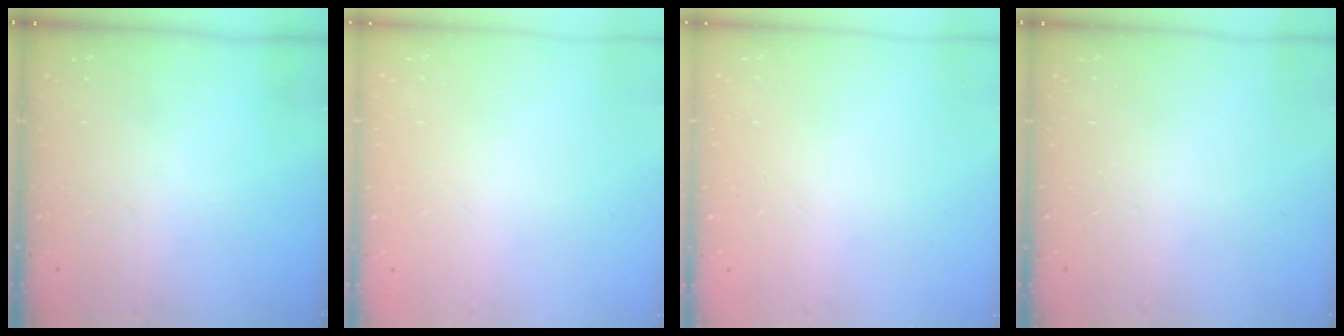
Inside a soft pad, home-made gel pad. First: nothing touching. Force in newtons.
{"total": 0.0}
{"total": 0.0}
{"total": 0.0}